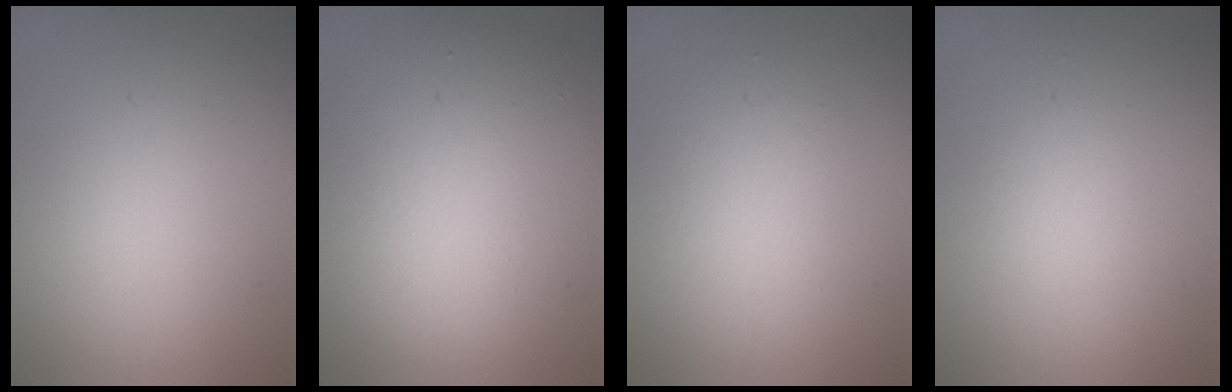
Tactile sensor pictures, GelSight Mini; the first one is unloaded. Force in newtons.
{"total": 9.4, "press": 9.4, "slide": 0.9}
{"total": 2.4, "press": 2.4, "slide": 0.1}
{"total": 0.8, "press": 0.8, "slide": 0.1}